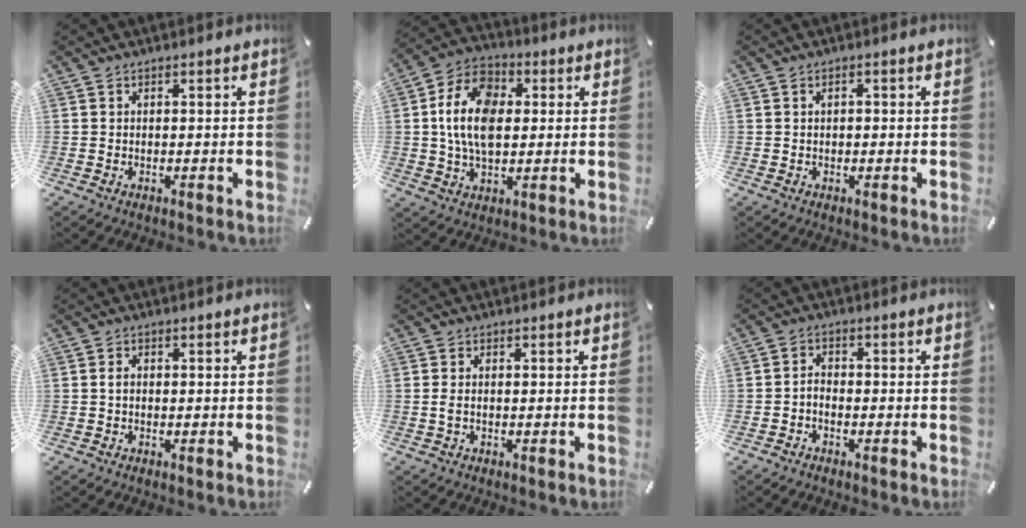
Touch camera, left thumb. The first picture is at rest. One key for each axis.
{"total": 13.8, "fx": 1.3, "fy": 9.5, "fz": 10.0, "tx": -0.212, "ty": 0.016, "tz": 0.024}
{"total": 1.2, "fx": 0.0, "fy": 0.8, "fz": 0.9, "tx": -0.018, "ty": 0.006, "tz": -0.002}
{"total": 1.3, "fx": 0.1, "fy": 0.8, "fz": 1.0, "tx": -0.020, "ty": 0.005, "tz": -0.001}
{"total": 1.6, "fx": -0.1, "fy": 0.5, "fz": 1.5, "tx": -0.028, "ty": 0.000, "tz": -0.002}
{"total": 2.1, "fx": -1.4, "fy": 1.0, "fz": 1.0, "tx": -0.019, "ty": 0.010, "tz": -0.029}